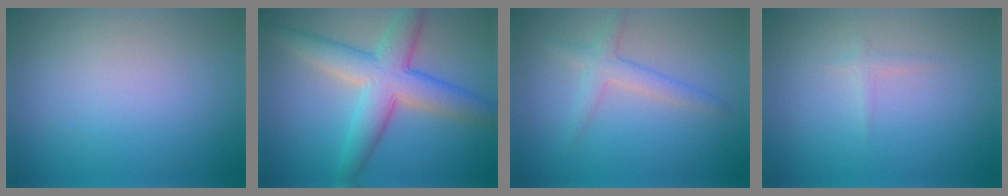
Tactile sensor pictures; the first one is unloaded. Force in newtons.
{"total": 6.7, "press": 6.7, "slide": 0.2}
{"total": 2.3, "press": 2.3, "slide": 0.1}
{"total": 0.7, "press": 0.7, "slide": 0.0}